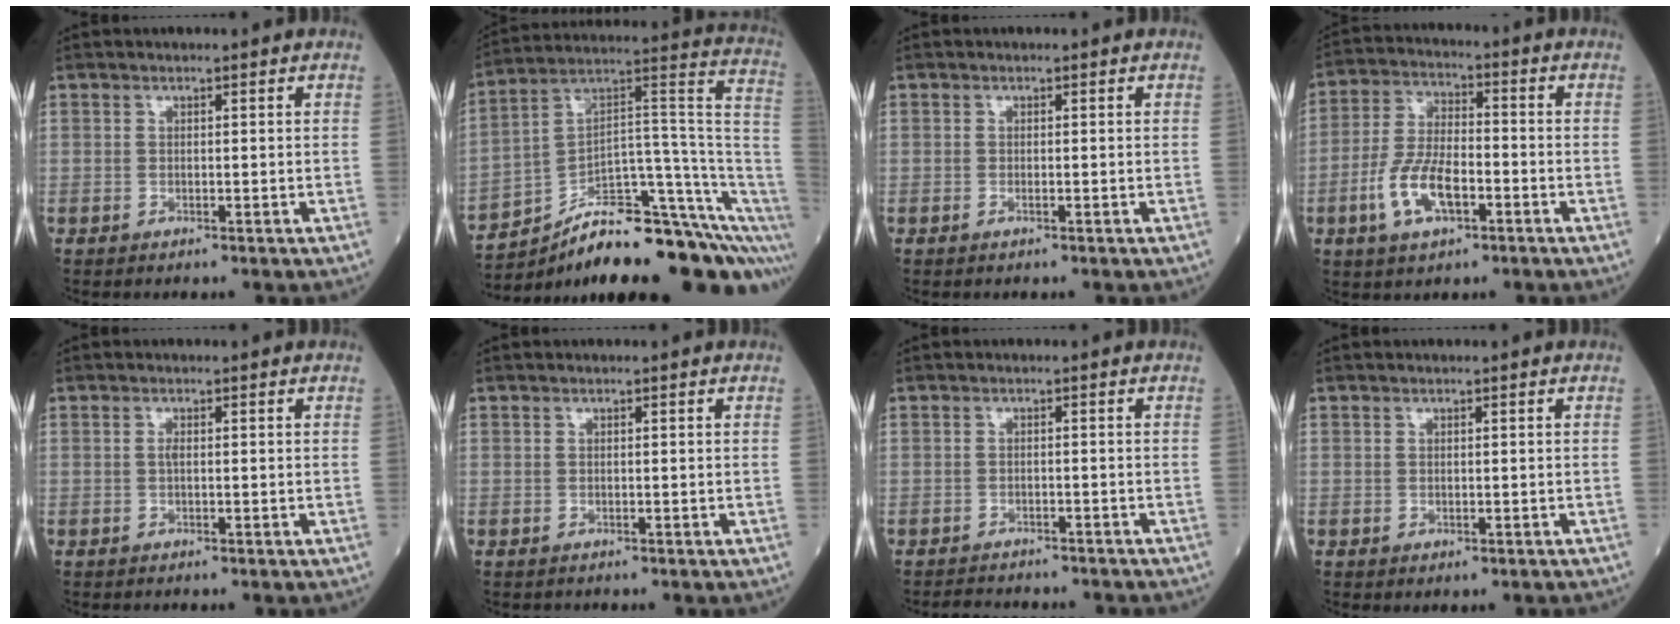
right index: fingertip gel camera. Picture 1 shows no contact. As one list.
[{"total": 25.4, "force": [-16.8, 6.1, 18.0], "torque": [-0.173, 0.054, -0.249]}, {"total": 0.0}, {"total": 9.4, "force": [-3.5, 3.9, 7.8], "torque": [-0.167, 0.005, -0.066]}, {"total": 0.6, "force": [0.0, 0.1, 0.6], "torque": [-0.014, 0.001, -0.001]}, {"total": 0.0}, {"total": 6.5, "force": [-6.0, 1.7, 1.8], "torque": [-0.026, -0.007, -0.075]}, {"total": 0.6, "force": [0.0, 0.5, 0.2], "torque": [-0.006, -0.001, 0.003]}]